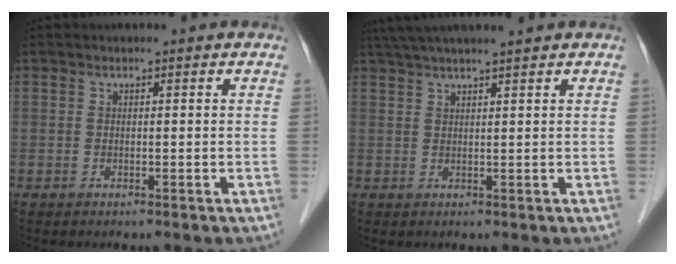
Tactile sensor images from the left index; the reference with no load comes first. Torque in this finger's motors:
{"motor_torque": [0.32, -0.73, 0.18, 0.05]}